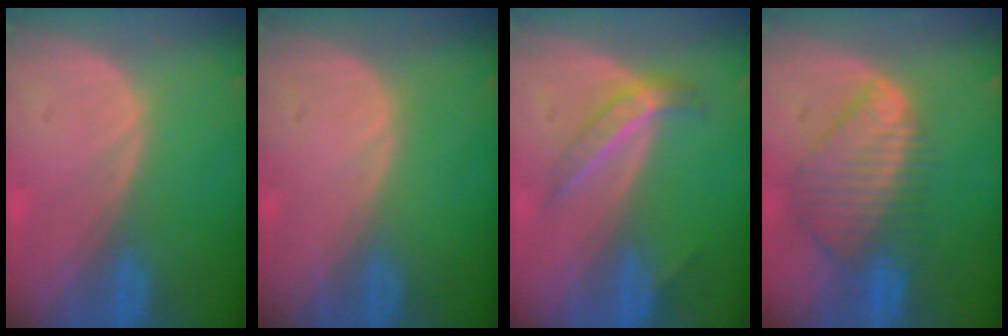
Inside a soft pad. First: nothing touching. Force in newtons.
{"total": 0.0}
{"total": 4.2, "press": 4.0, "slide": 1.1}
{"total": 9.0, "press": 7.8, "slide": 4.6}